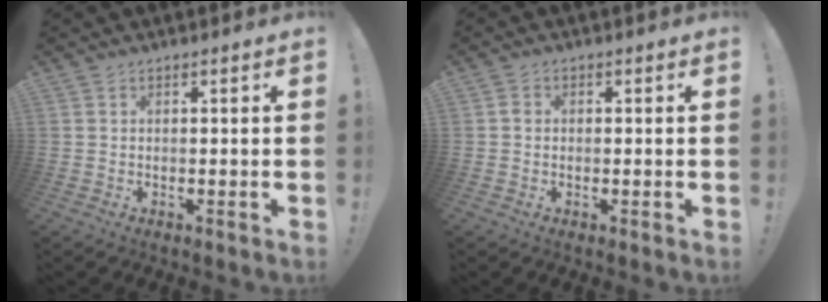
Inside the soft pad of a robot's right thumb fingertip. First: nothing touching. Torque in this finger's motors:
{"motor_torque": [-0.09, 0.15, 0.31, -0.11, -0.05]}